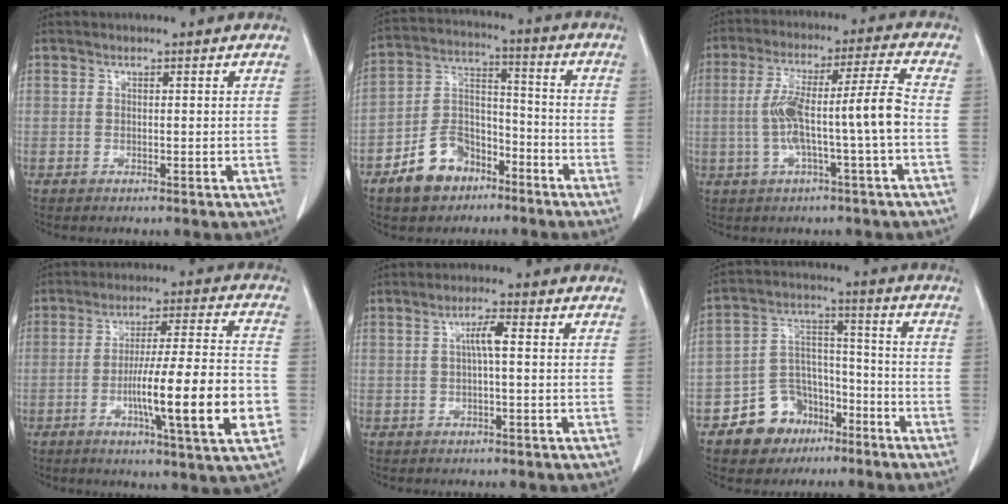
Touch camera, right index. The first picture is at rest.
{"total": 10.3, "force": [-6.4, 6.5, 4.6], "torque": [-0.098, 0.021, -0.112]}
{"total": 11.0, "force": [-1.6, -0.3, 10.9], "torque": [-0.201, 0.028, -0.025]}
{"total": 16.8, "force": [-4.3, 0.5, 16.3], "torque": [-0.242, -0.002, -0.064]}
{"total": 2.9, "force": [0.3, 0.2, 2.9], "torque": [-0.055, 0.004, 0.006]}
{"total": 10.3, "force": [-6.2, 7.6, 3.2], "torque": [-0.056, 0.036, -0.100]}